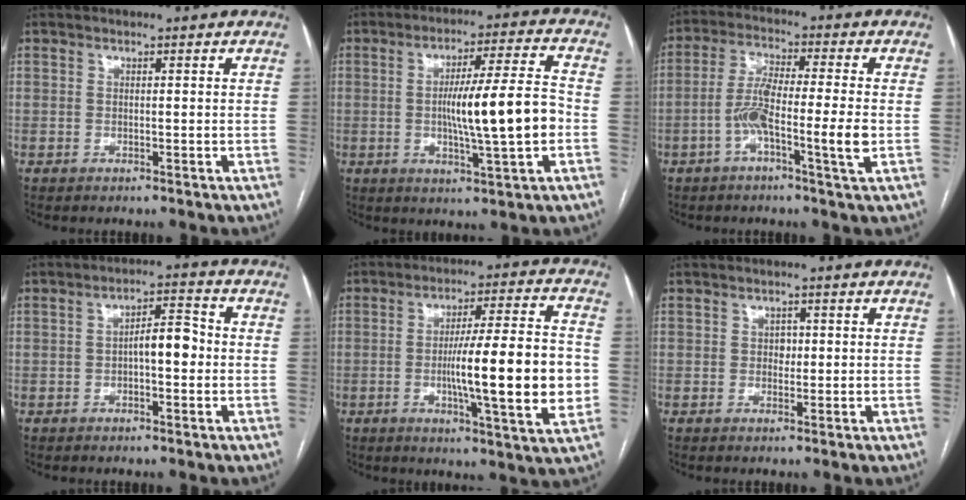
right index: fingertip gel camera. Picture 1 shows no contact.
{"total": 12.3, "force": [-1.5, 0.2, 12.2], "torque": [-0.203, 0.005, -0.024]}
{"total": 9.2, "force": [-2.4, 0.2, 8.9], "torque": [-0.172, 0.004, -0.051]}
{"total": 5.1, "force": [-0.6, 1.6, 4.8], "torque": [-0.074, 0.021, -0.010]}
{"total": 17.0, "force": [-2.2, 0.9, 16.8], "torque": [-0.254, 0.000, -0.035]}
{"total": 1.2, "force": [0.1, 0.9, 0.8], "torque": [-0.008, 0.002, 0.001]}